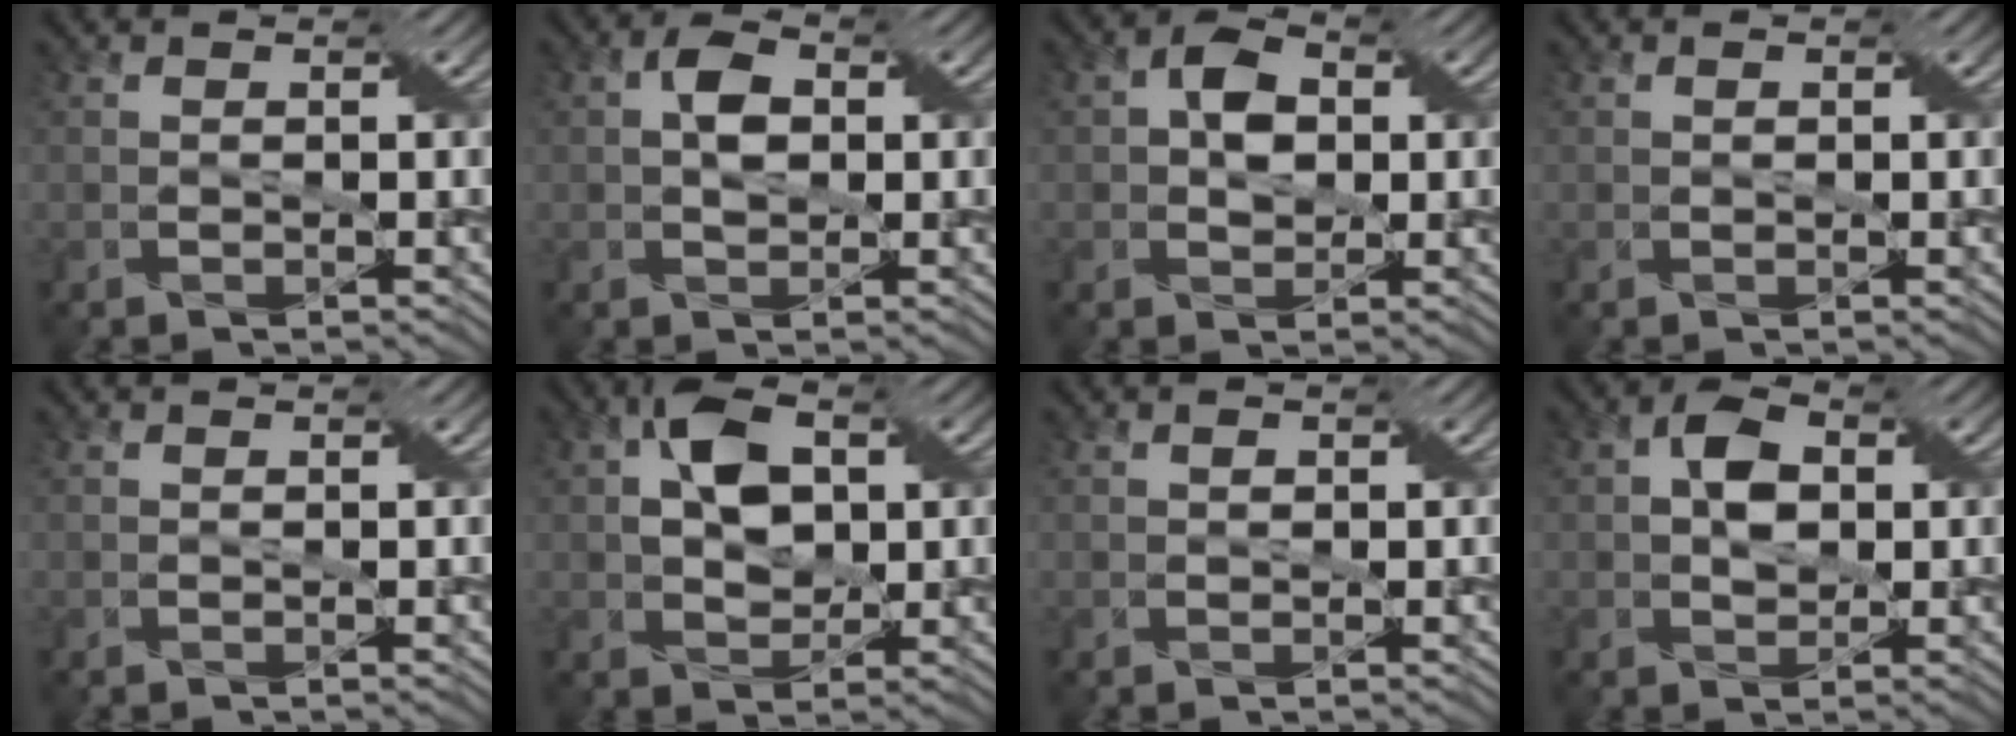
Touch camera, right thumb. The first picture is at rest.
{"total": 3.4, "force": [0.4, 2.1, 2.6], "torque": [-0.051, 0.006, 0.003]}
{"total": 4.4, "force": [0.5, 3.2, 2.9], "torque": [-0.054, 0.005, 0.003]}
{"total": 0.6, "force": [0.2, 0.4, 0.4], "torque": [-0.004, 0.002, 0.003]}
{"total": 0.0}
{"total": 7.1, "force": [1.5, 4.5, 5.3], "torque": [-0.102, 0.012, 0.021]}
{"total": 0.9, "force": [0.2, 0.6, 0.6], "torque": [-0.010, 0.002, 0.004]}
{"total": 4.5, "force": [0.6, 3.1, 3.3], "torque": [-0.062, 0.006, 0.004]}